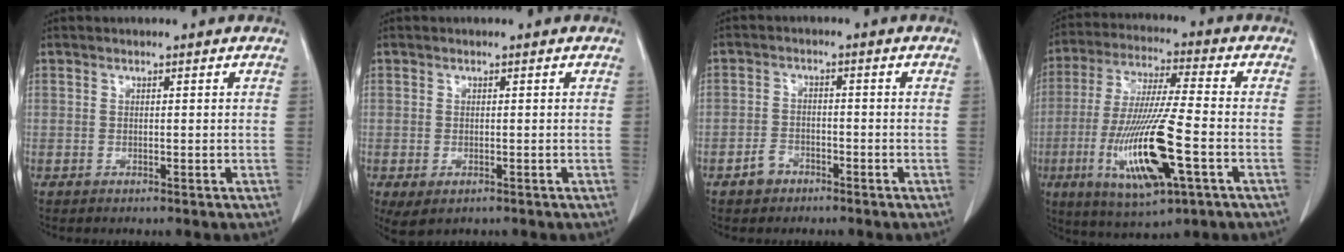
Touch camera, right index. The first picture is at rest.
{"total": 3.5, "force": [-1.8, 1.9, 2.4], "torque": [-0.045, -0.010, -0.020]}
{"total": 3.0, "force": [-2.0, 2.0, 0.9], "torque": [-0.016, 0.006, -0.034]}
{"total": 16.5, "force": [-4.9, 1.8, 15.6], "torque": [-0.315, -0.023, -0.081]}